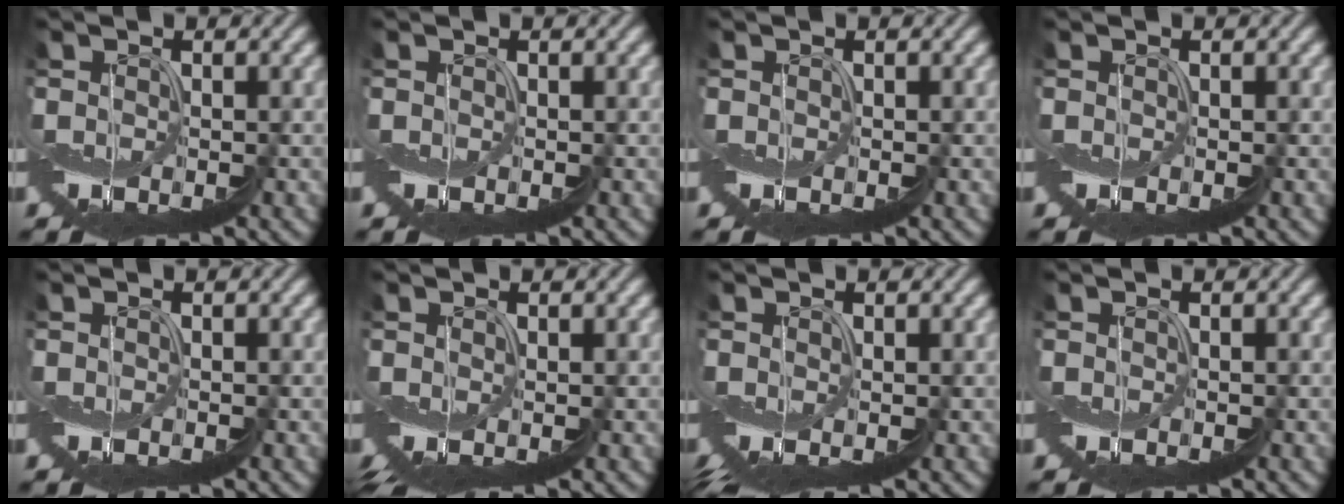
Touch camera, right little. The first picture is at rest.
{"total": 0.0}
{"total": 0.0}
{"total": 0.0}
{"total": 0.0}
{"total": 1.6, "force": [-1.1, 0.3, 1.2], "torque": [-0.034, -0.007, -0.019]}
{"total": 1.7, "force": [-1.6, 0.1, 0.7], "torque": [-0.027, -0.009, -0.029]}
{"total": 0.0}